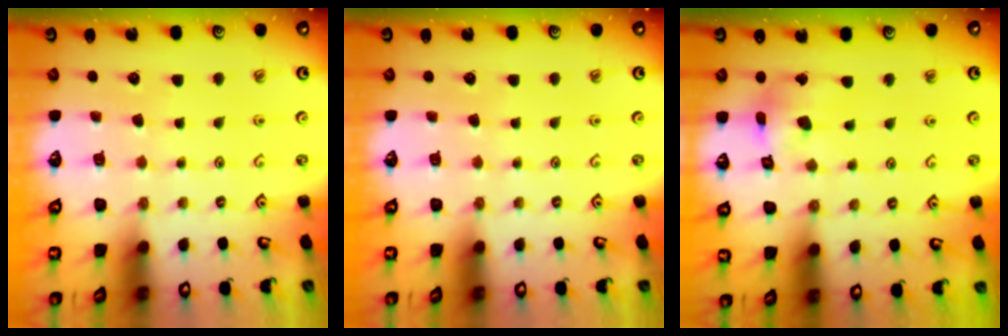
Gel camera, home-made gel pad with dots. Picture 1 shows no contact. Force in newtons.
{"total": 0.0}
{"total": 11.9, "press": 11.8, "slide": 1.5}